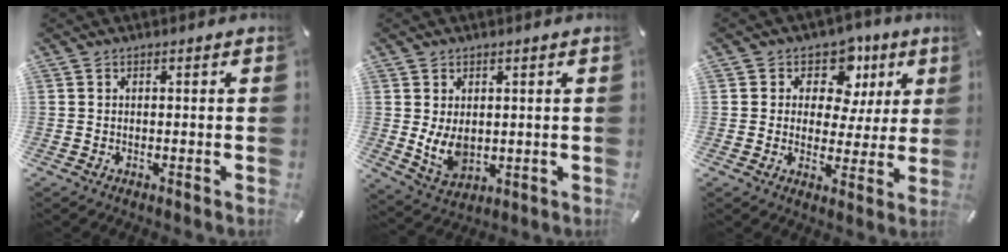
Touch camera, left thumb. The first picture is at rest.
{"total": 6.9, "force": [0.9, 5.0, 4.6], "torque": [-0.095, -0.009, 0.017]}
{"total": 10.3, "force": [4.6, 7.9, 4.8], "torque": [-0.068, -0.026, 0.081]}